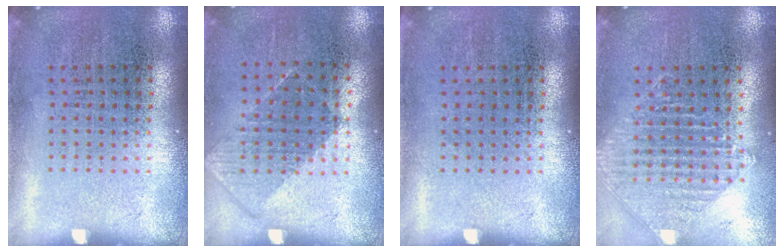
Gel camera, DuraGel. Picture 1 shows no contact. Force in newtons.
{"total": 0.8, "press": 0.6, "slide": 0.4}
{"total": 0.0}
{"total": 1.0, "press": 1.0, "slide": 0.2}